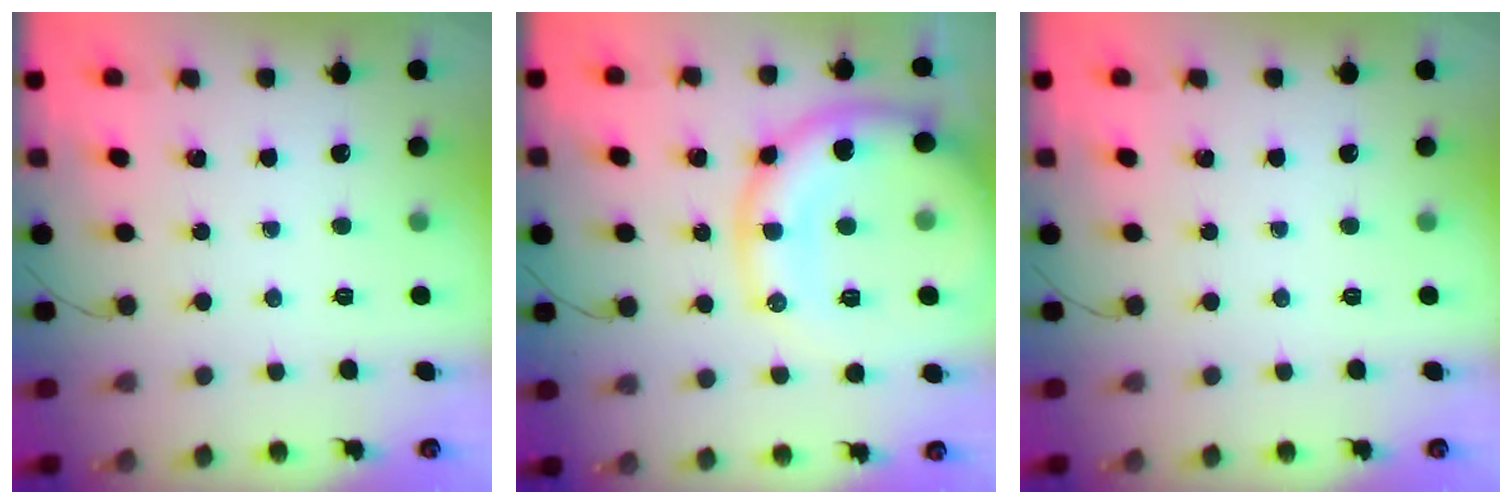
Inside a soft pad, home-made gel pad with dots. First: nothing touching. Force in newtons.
{"total": 19.2, "press": 19.1, "slide": 1.2}
{"total": 0.0}